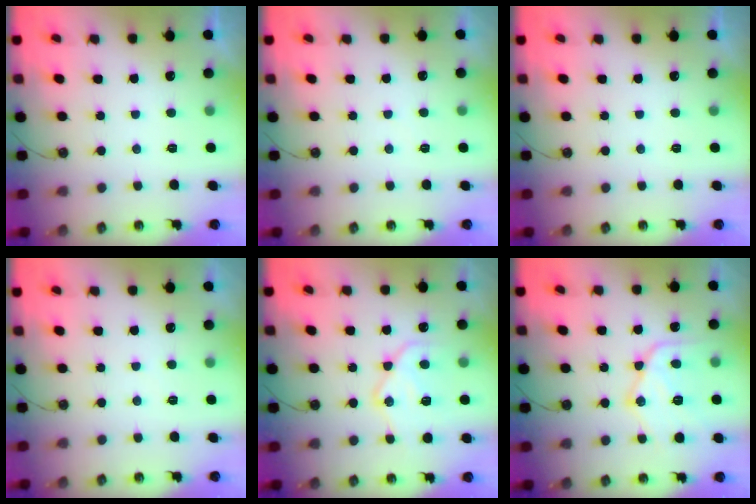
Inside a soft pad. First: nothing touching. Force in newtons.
{"total": 2.9, "press": 2.9, "slide": 0.4}
{"total": 0.0}
{"total": 2.9, "press": 2.9, "slide": 0.4}
{"total": 14.8, "press": 14.7, "slide": 1.4}
{"total": 16.0, "press": 16.0, "slide": 1.6}